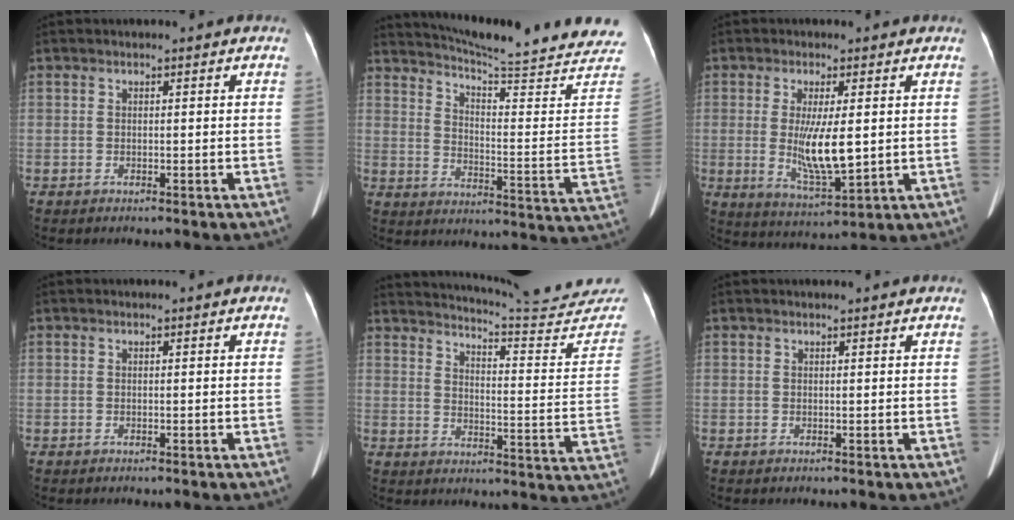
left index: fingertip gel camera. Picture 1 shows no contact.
{"total": 25.2, "force": [23.0, -0.8, 10.3], "torque": [-0.156, -0.108, 0.286]}
{"total": 8.3, "force": [0.3, 1.6, 8.2], "torque": [-0.157, -0.023, 0.011]}
{"total": 0.0}
{"total": 23.1, "force": [22.2, -0.6, 6.2], "torque": [-0.098, -0.116, 0.266]}
{"total": 2.0, "force": [1.9, 0.1, 0.7], "torque": [-0.008, 0.014, 0.021]}